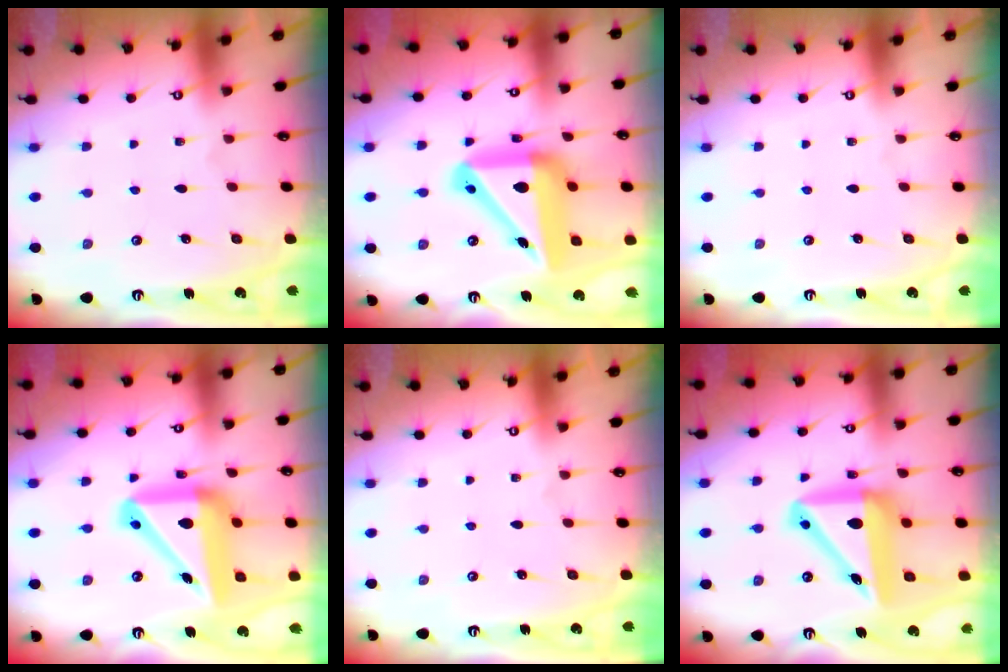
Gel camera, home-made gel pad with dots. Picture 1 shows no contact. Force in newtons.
{"total": 21.3, "press": 21.1, "slide": 3.3}
{"total": 0.0}
{"total": 20.2, "press": 20.0, "slide": 2.9}
{"total": 0.0}
{"total": 14.5, "press": 14.3, "slide": 2.8}